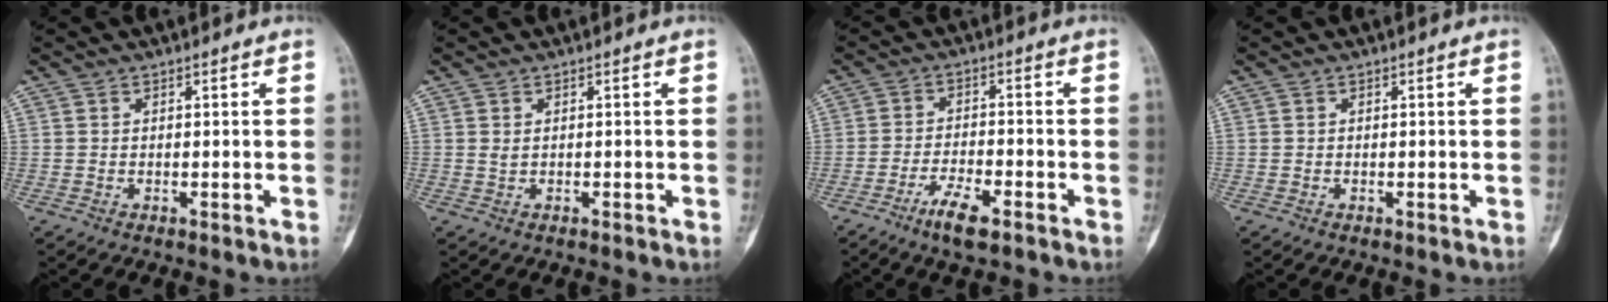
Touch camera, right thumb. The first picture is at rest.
{"total": 0.7, "force": [0.0, 0.5, 0.5], "torque": [-0.008, 0.000, 0.001]}
{"total": 6.2, "force": [-4.1, 1.8, 4.3], "torque": [-0.080, 0.018, -0.074]}
{"total": 0.0}